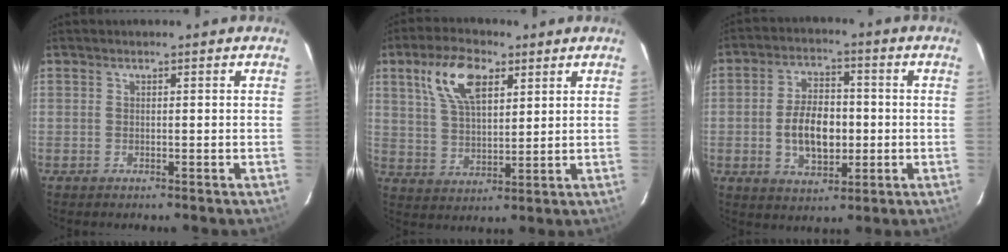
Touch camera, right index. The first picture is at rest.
{"total": 11.1, "force": [5.3, 5.3, 8.2], "torque": [-0.157, 0.021, 0.104]}
{"total": 10.4, "force": [-1.4, 6.0, 8.3], "torque": [-0.158, 0.008, -0.016]}